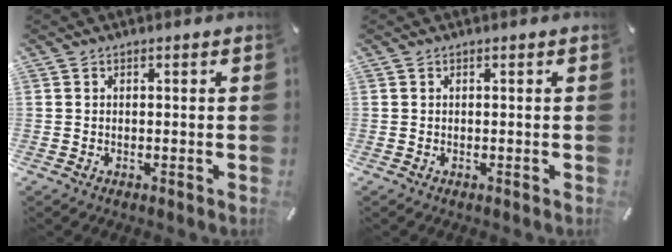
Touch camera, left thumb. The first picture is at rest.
{"total": 0.0}